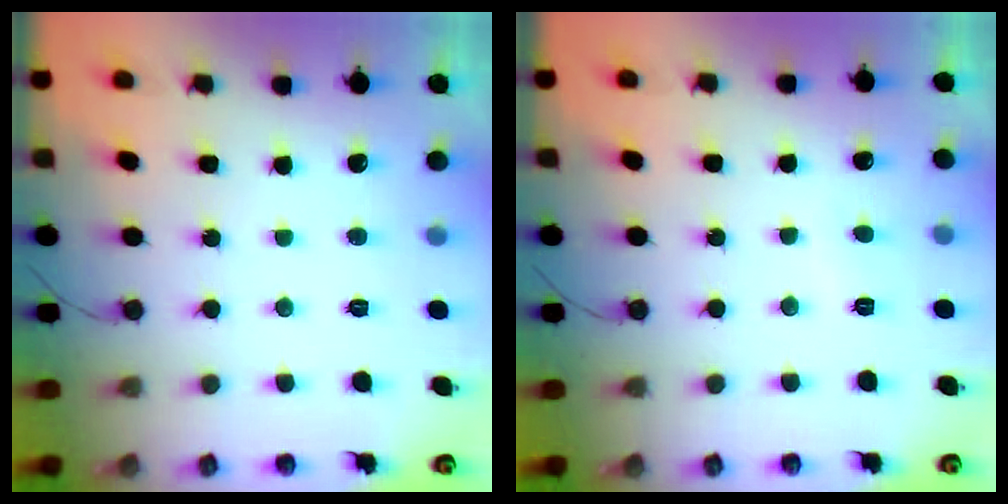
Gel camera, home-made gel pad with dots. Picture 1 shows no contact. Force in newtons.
{"total": 2.7, "press": 2.7, "slide": 0.4}